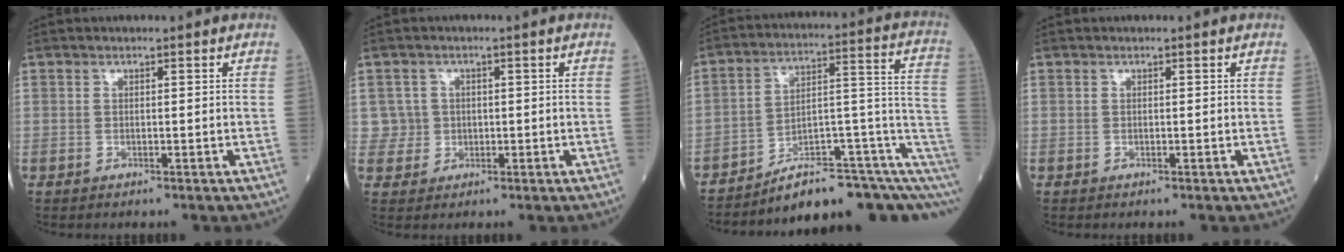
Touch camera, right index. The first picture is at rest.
{"total": 3.0, "force": [0.2, 2.9, -0.5], "torque": [0.022, 0.007, 0.002]}
{"total": 15.3, "force": [-9.5, 4.5, 11.2], "torque": [-0.102, 0.090, -0.132]}
{"total": 0.0}